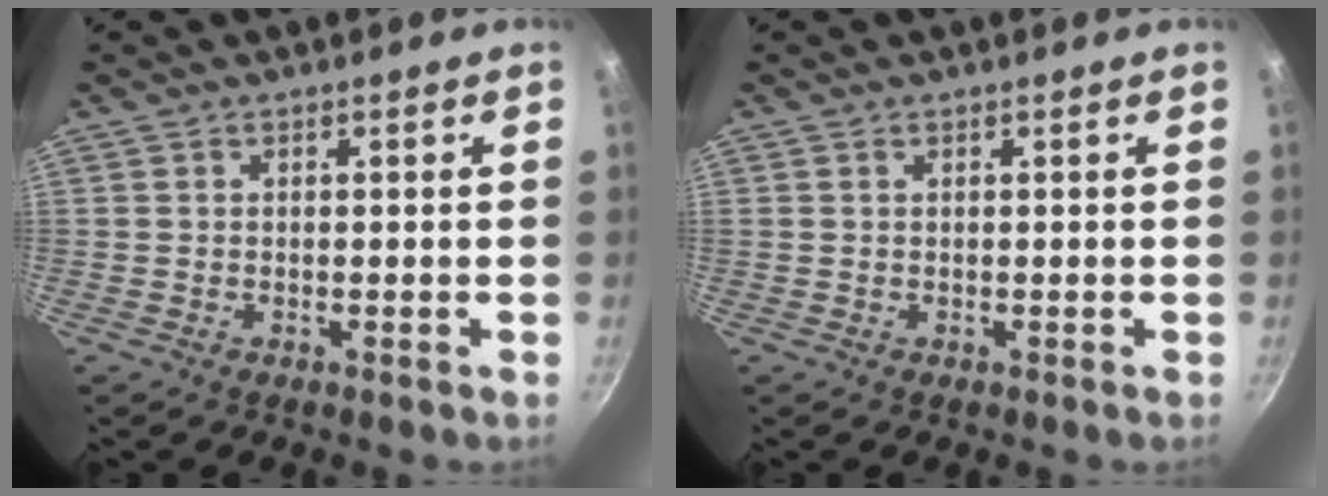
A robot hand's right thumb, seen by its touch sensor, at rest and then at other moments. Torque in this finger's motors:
{"motor_torque": [0.13, -0.47, -0.09, -0.10, 0.08]}